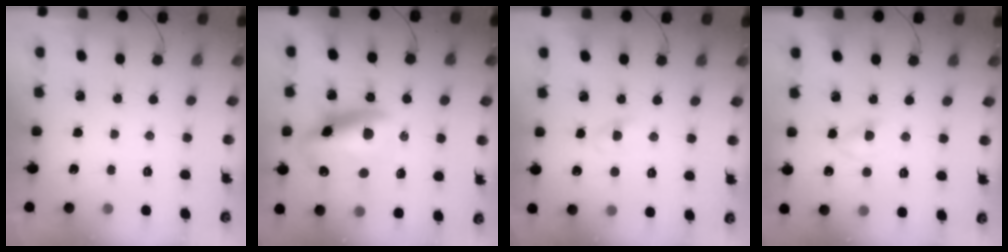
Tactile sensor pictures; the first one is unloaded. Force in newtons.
{"total": 16.4, "press": 16.1, "slide": 3.5}
{"total": 2.1, "press": 1.8, "slide": 1.0}
{"total": 3.0, "press": 2.7, "slide": 1.2}